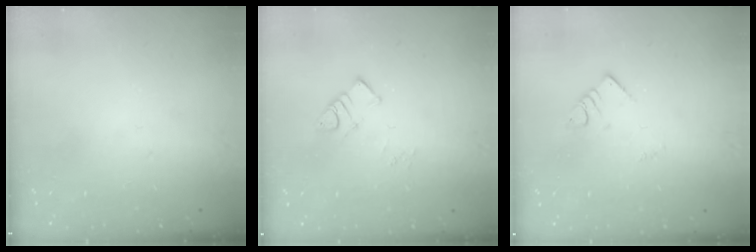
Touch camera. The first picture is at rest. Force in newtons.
{"total": 5.3, "press": 5.2, "slide": 0.5}
{"total": 2.4, "press": 2.4, "slide": 0.1}